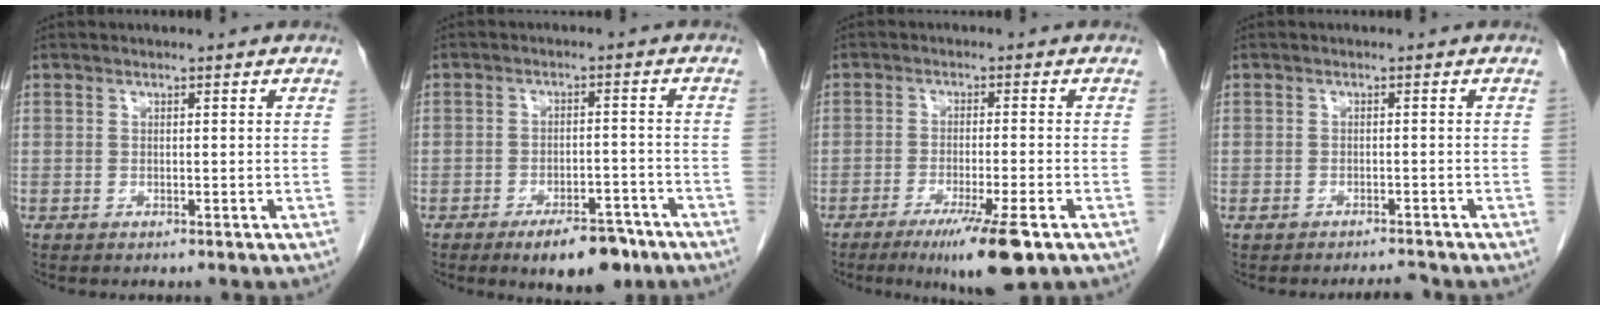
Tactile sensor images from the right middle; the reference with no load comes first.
{"total": 7.8, "force": [-5.6, 2.8, 4.7], "torque": [-0.064, -0.002, -0.082]}
{"total": 8.6, "force": [-5.2, -0.2, 6.9], "torque": [-0.116, -0.026, -0.083]}
{"total": 1.9, "force": [-1.8, 0.2, 0.5], "torque": [-0.012, -0.002, -0.025]}